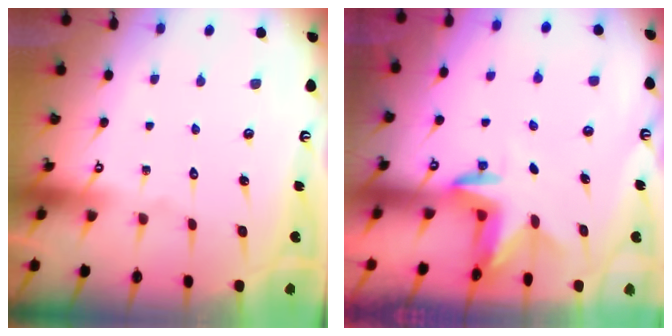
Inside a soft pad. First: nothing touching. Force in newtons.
{"total": 2.6, "press": 2.6, "slide": 0.2}